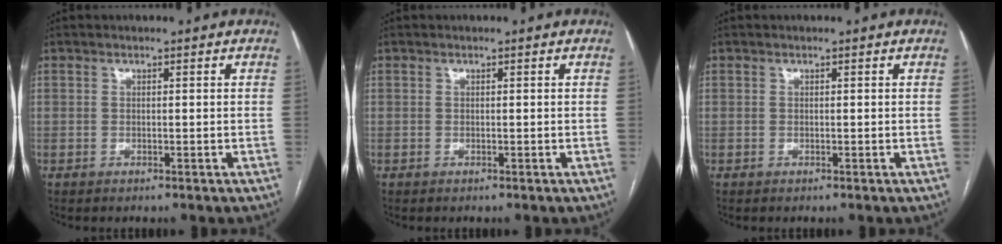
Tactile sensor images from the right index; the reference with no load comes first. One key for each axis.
{"total": 0.0}
{"total": 0.0}